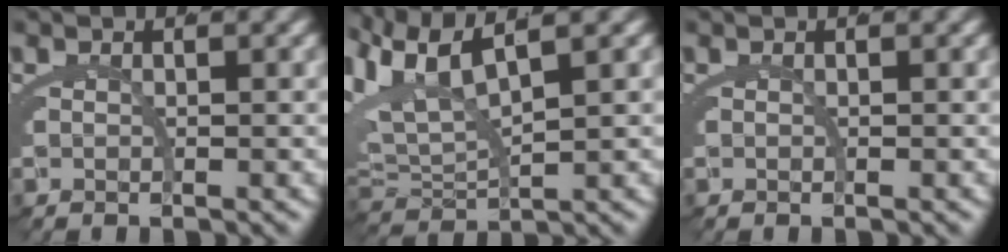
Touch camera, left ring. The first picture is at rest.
{"total": 6.6, "force": [3.1, 3.5, 4.7], "torque": [-0.122, 0.000, 0.061]}
{"total": 0.0}